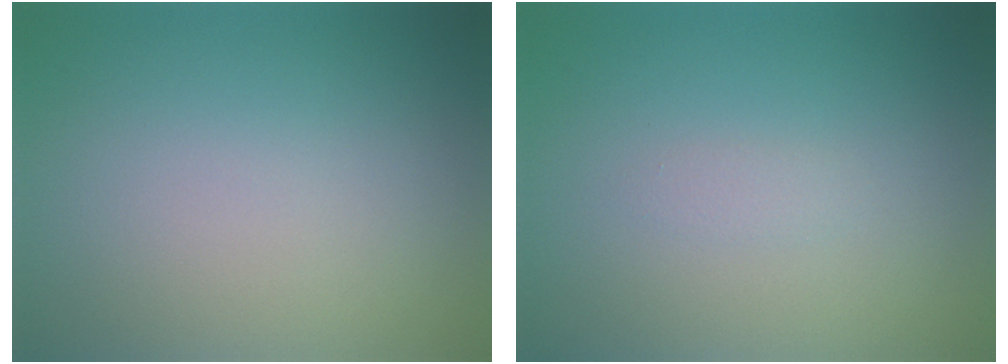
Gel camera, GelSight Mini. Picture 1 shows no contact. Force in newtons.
{"total": 0.7, "press": 0.7, "slide": 0.0}